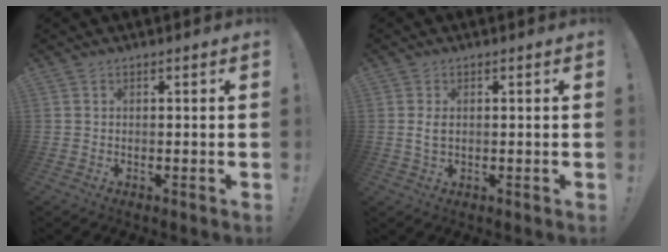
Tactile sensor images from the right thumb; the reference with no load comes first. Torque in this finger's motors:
{"motor_torque": [-0.36, -0.16, 0.15, -0.37, 0.17]}